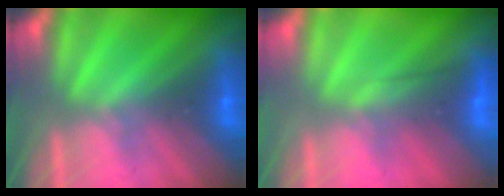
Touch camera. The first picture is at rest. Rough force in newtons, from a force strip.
{"total": 3.4}